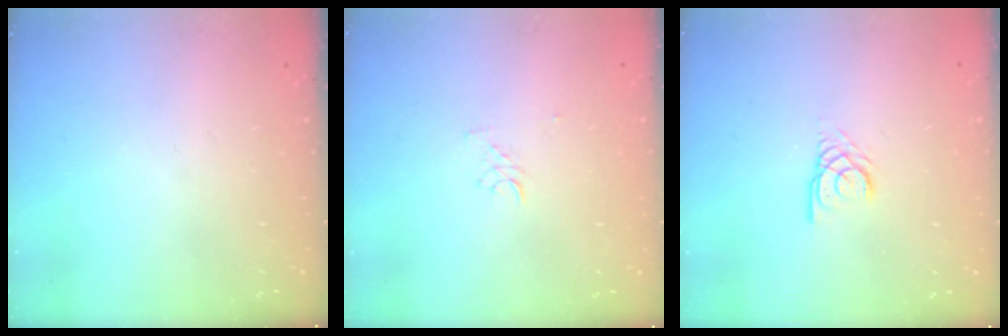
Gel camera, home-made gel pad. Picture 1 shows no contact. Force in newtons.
{"total": 2.6, "press": 2.6, "slide": 0.1}
{"total": 2.8, "press": 2.8, "slide": 0.1}